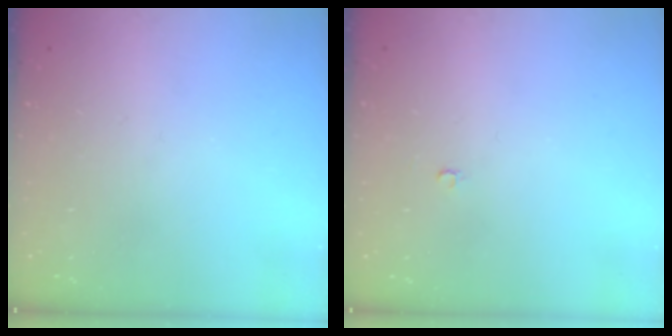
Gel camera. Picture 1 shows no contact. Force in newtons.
{"total": 2.1, "press": 2.1, "slide": 0.2}